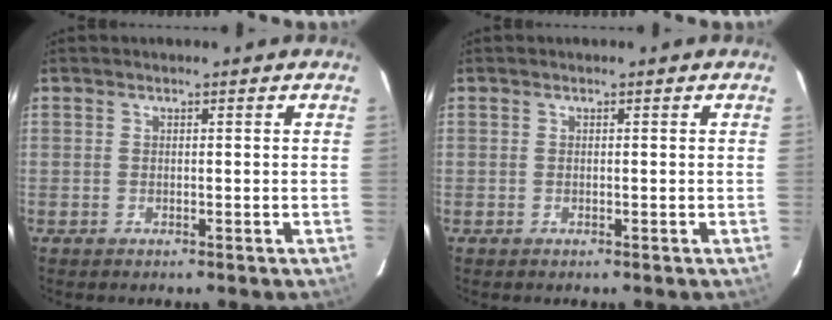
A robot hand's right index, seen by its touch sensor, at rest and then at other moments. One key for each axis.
{"total": 0.0}